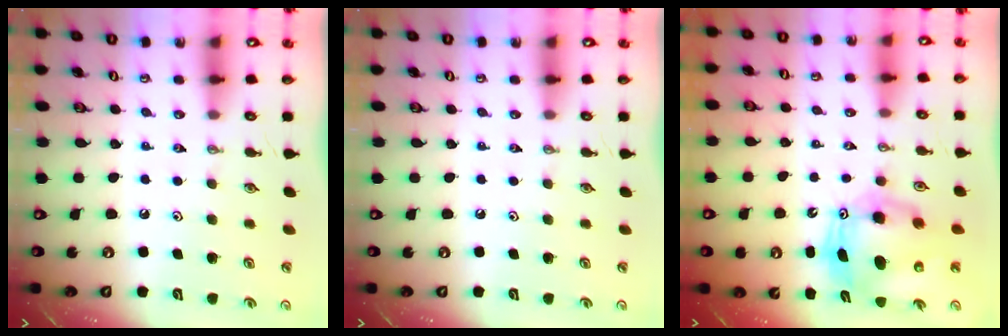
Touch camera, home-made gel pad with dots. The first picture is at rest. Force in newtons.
{"total": 0.0}
{"total": 11.1, "press": 10.9, "slide": 2.0}